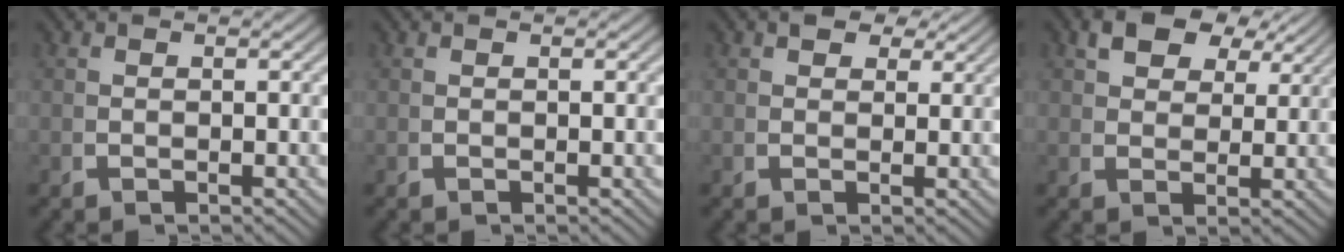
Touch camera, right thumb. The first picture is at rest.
{"total": 0.0}
{"total": 3.0, "force": [2.1, 1.7, 1.2], "torque": [-0.015, -0.003, 0.034]}
{"total": 5.4, "force": [4.0, 2.4, 2.7], "torque": [-0.046, 0.006, 0.072]}